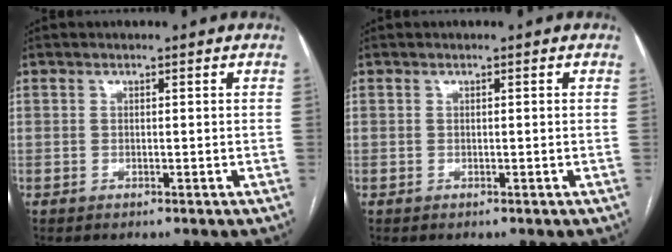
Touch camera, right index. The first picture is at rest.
{"total": 0.0}